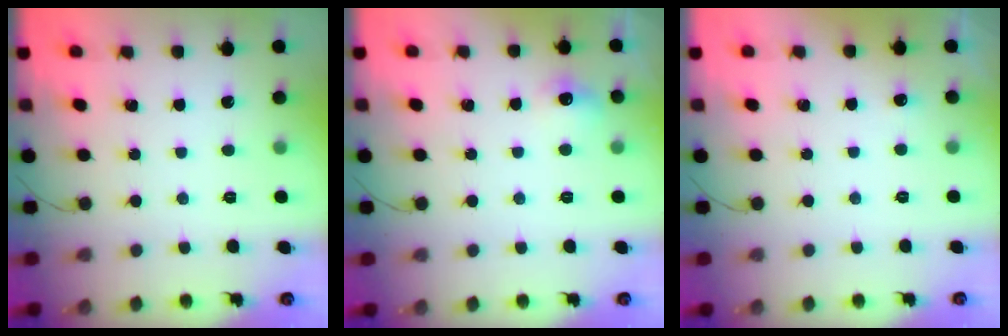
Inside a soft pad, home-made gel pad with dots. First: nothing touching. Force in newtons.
{"total": 6.3, "press": 6.2, "slide": 1.2}
{"total": 2.8, "press": 2.6, "slide": 1.2}